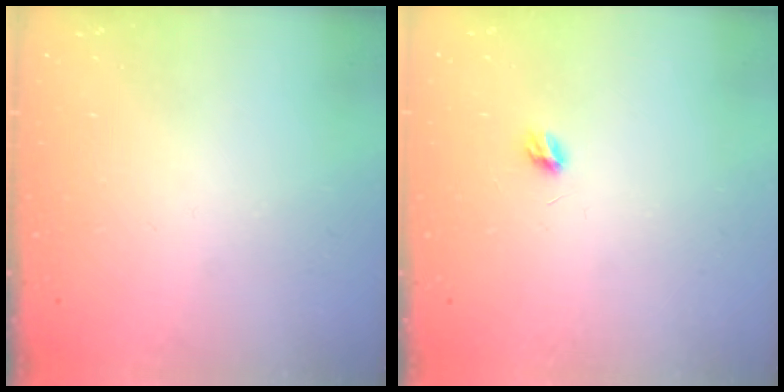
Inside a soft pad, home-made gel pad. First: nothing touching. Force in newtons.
{"total": 3.9, "press": 3.9, "slide": 0.3}